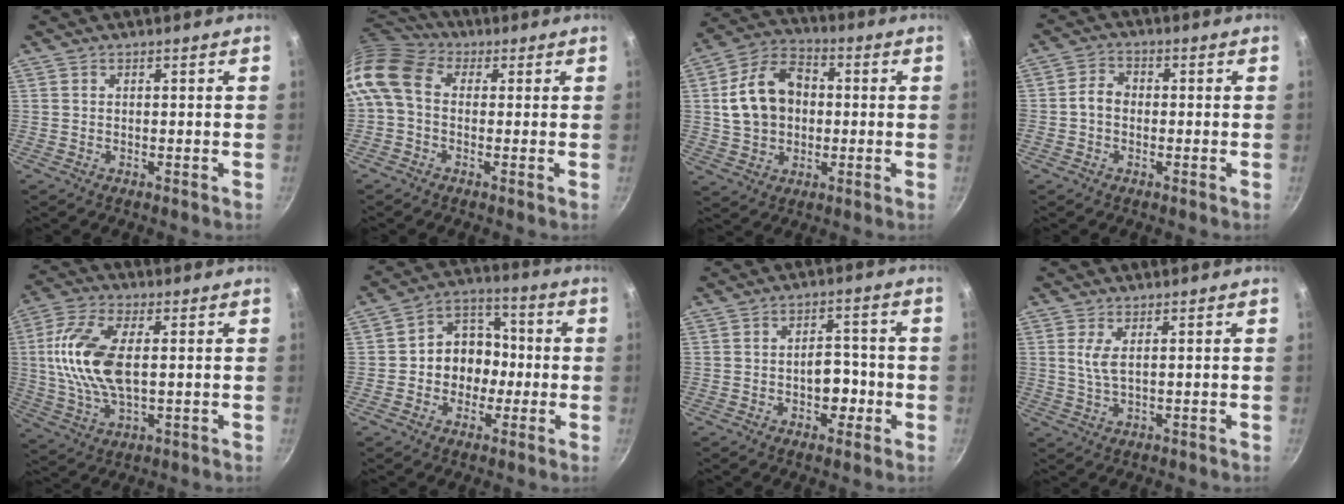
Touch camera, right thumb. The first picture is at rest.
{"total": 10.9, "force": [0.8, 7.9, 7.4], "torque": [-0.152, 0.026, -0.003]}
{"total": 13.8, "force": [0.9, 10.3, 9.1], "torque": [-0.138, 0.025, 0.009]}
{"total": 3.9, "force": [-0.6, 3.1, 2.2], "torque": [-0.027, 0.019, -0.021]}
{"total": 14.4, "force": [1.6, 6.9, 12.5], "torque": [-0.253, 0.005, 0.025]}
{"total": 10.8, "force": [-1.2, 9.2, 5.6], "torque": [-0.030, 0.035, -0.035]}
{"total": 5.9, "force": [-1.6, 3.9, 4.2], "torque": [-0.030, 0.016, -0.022]}
{"total": 3.3, "force": [1.0, 1.1, 3.0], "torque": [-0.067, -0.009, 0.022]}